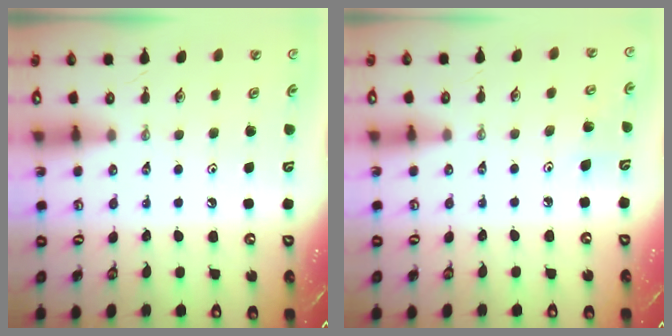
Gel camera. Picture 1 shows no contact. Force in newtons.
{"total": 4.6, "press": 4.4, "slide": 1.2}